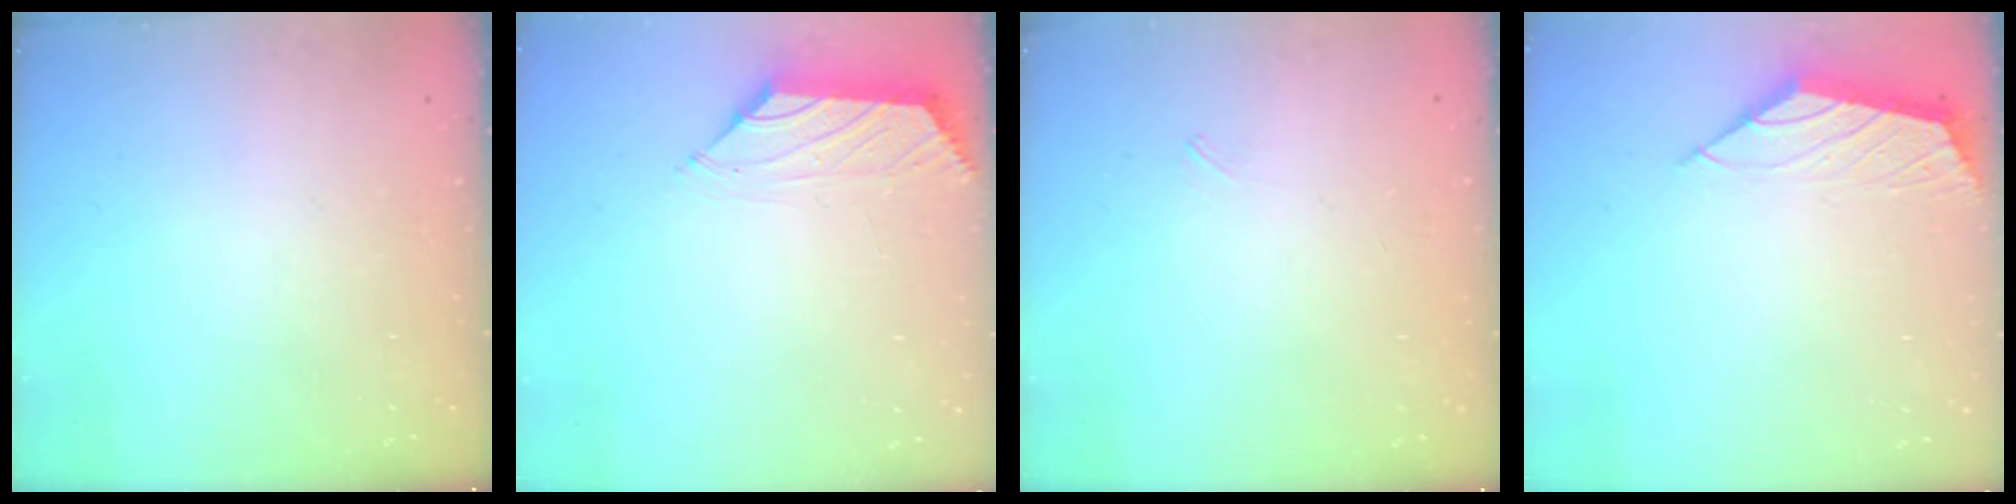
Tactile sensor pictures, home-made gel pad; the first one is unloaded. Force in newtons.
{"total": 0.8, "press": 0.7, "slide": 0.4}
{"total": 2.8, "press": 2.7, "slide": 0.6}
{"total": 2.0, "press": 2.0, "slide": 0.5}